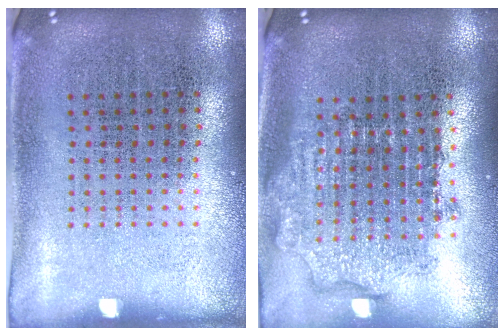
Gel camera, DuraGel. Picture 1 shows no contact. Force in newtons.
{"total": 1.8, "press": 1.5, "slide": 1.1}